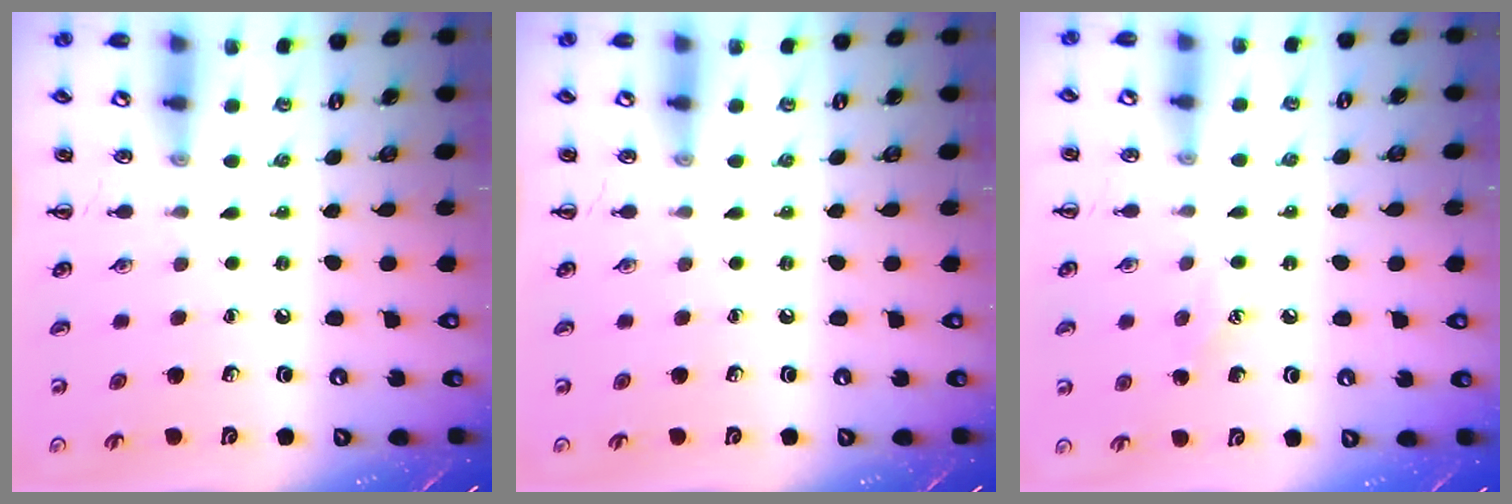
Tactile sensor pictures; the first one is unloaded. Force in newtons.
{"total": 0.0}
{"total": 5.4, "press": 5.2, "slide": 1.3}